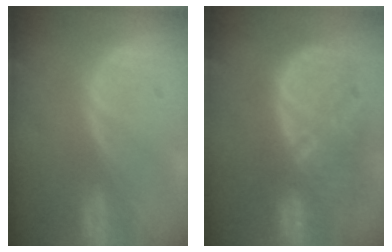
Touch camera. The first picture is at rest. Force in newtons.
{"total": 12.3, "press": 11.3, "slide": 4.8}